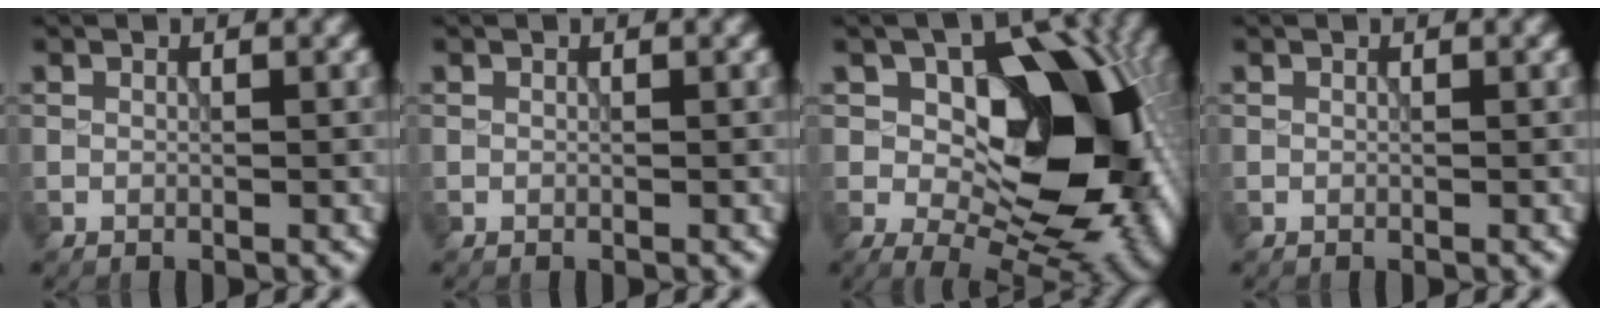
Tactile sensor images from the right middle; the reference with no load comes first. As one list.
[{"total": 0.0}, {"total": 16.3, "force": [1.0, 10.0, 12.8], "torque": [-0.142, 0.009, 0.012]}, {"total": 0.0}]